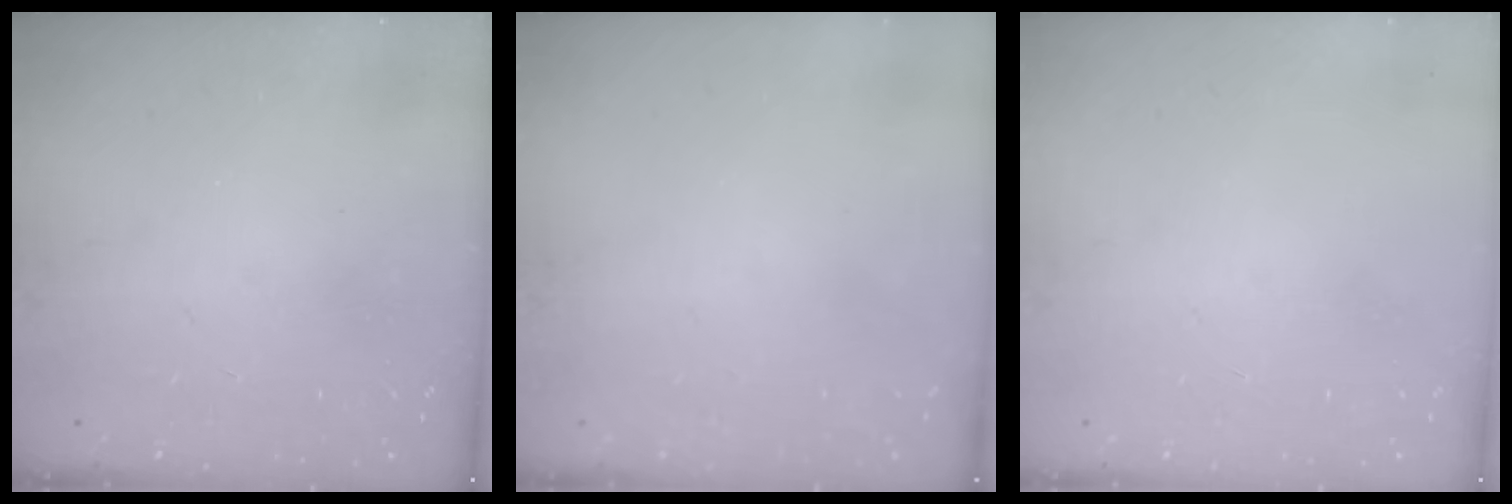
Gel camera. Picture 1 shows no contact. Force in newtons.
{"total": 0.0}
{"total": 0.0}